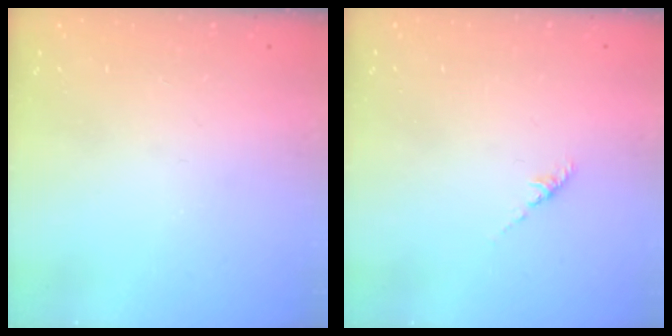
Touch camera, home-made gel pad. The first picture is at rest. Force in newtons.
{"total": 1.2, "press": 1.1, "slide": 0.5}